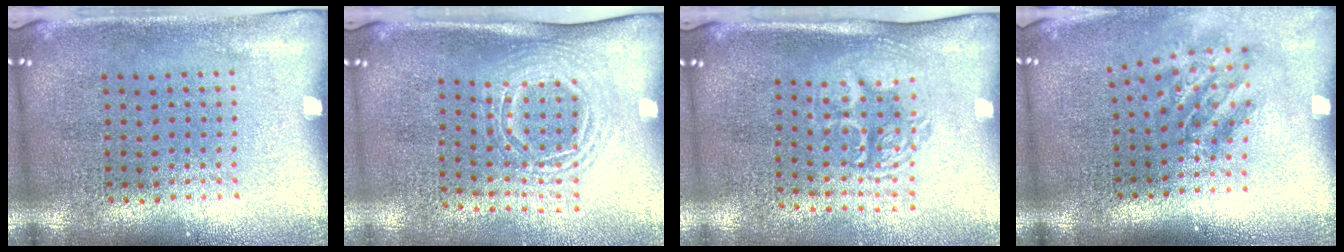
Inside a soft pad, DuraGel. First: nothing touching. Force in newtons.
{"total": 1.6, "press": 1.2, "slide": 1.1}
{"total": 1.7, "press": 1.4, "slide": 1.1}
{"total": 1.9, "press": 1.2, "slide": 1.4}